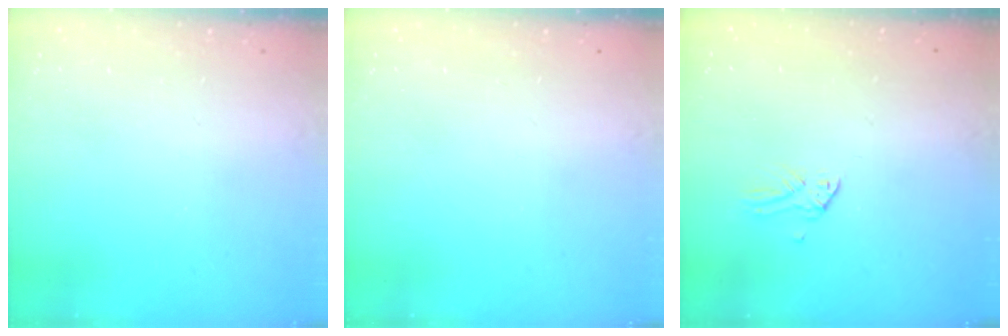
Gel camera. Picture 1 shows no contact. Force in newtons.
{"total": 0.0}
{"total": 0.0}